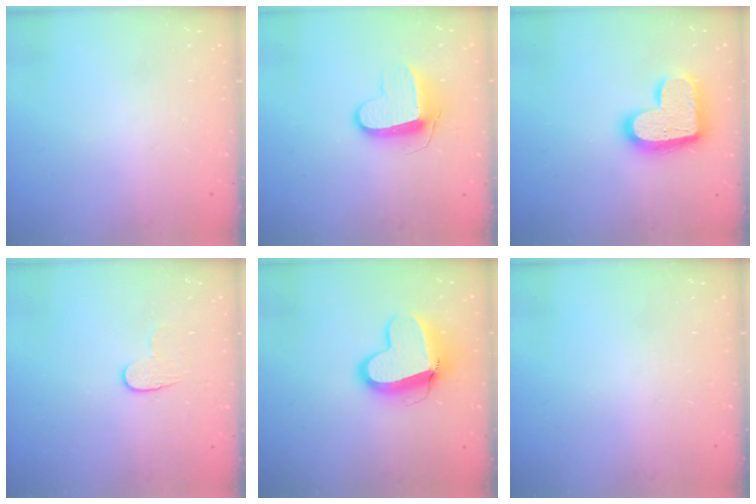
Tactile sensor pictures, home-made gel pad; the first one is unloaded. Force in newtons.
{"total": 9.9, "press": 9.9, "slide": 0.3}
{"total": 18.7, "press": 18.6, "slide": 1.1}
{"total": 6.8, "press": 6.8, "slide": 0.6}
{"total": 15.6, "press": 15.5, "slide": 1.5}
{"total": 0.0}